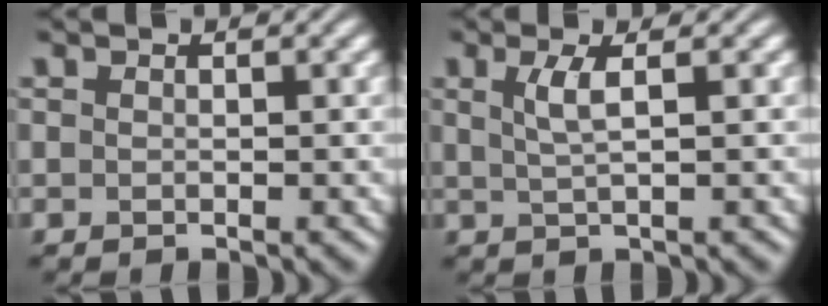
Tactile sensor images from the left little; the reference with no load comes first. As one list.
[{"total": 2.3, "force": [0.6, 0.6, 2.1], "torque": [-0.039, -0.002, 0.011]}]